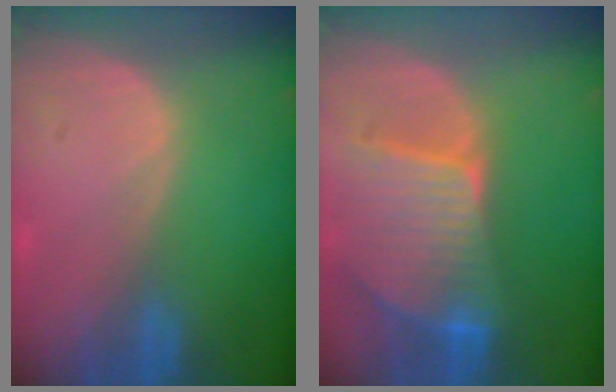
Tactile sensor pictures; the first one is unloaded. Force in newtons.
{"total": 9.5, "press": 8.4, "slide": 4.5}